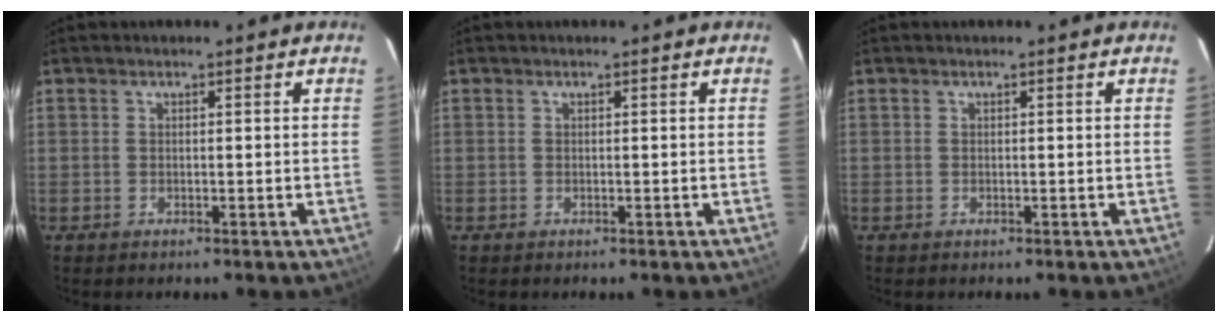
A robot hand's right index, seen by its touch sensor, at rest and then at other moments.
{"total": 0.0}
{"total": 0.0}